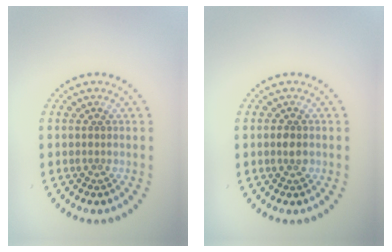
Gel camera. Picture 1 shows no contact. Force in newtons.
{"total": 1.3, "press": 1.3, "slide": 0.1}